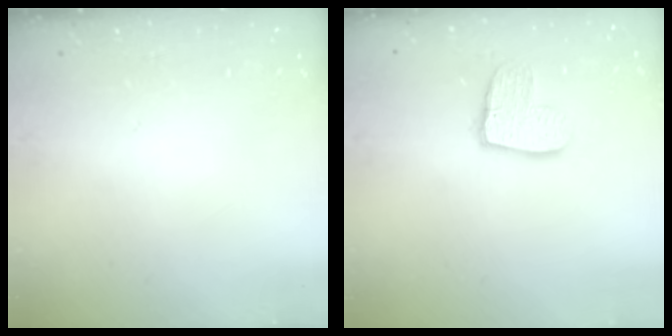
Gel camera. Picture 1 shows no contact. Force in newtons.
{"total": 10.8, "press": 10.7, "slide": 0.7}